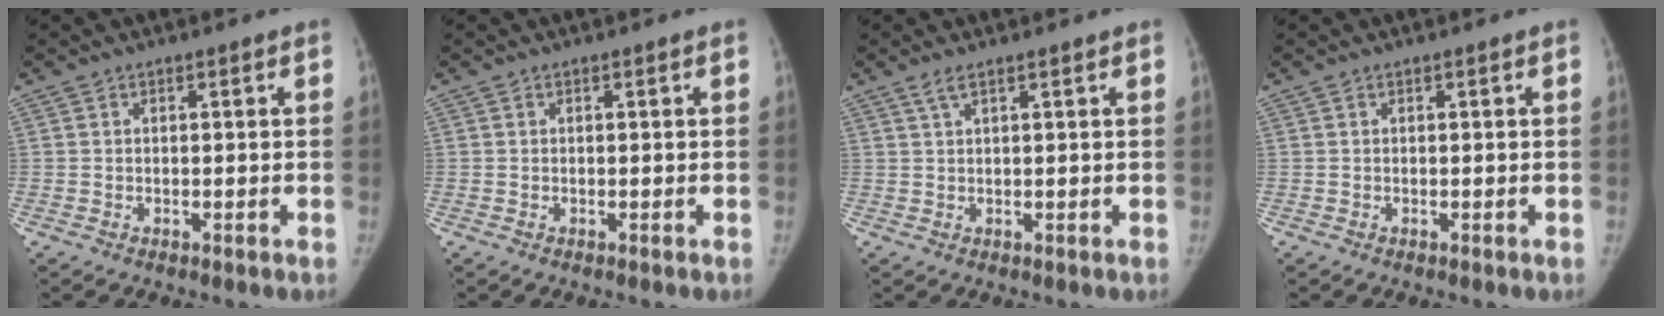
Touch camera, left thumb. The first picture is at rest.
{"total": 0.0}
{"total": 2.0, "force": [1.4, 0.2, 1.4], "torque": [-0.034, 0.005, 0.031]}
{"total": 0.0}